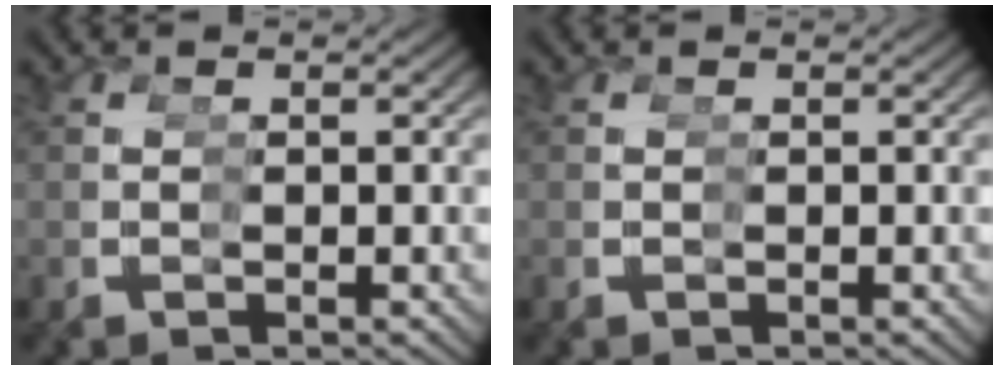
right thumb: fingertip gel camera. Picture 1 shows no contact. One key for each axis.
{"total": 0.0}